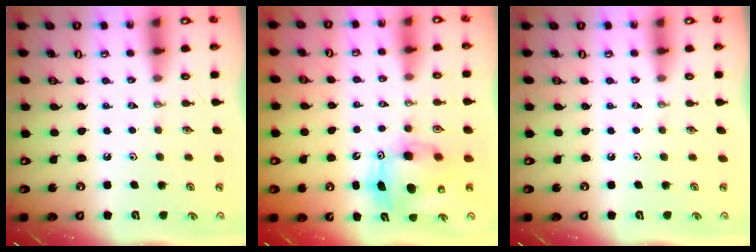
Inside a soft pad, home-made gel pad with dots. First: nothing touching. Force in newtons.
{"total": 11.0, "press": 10.8, "slide": 2.2}
{"total": 0.0}